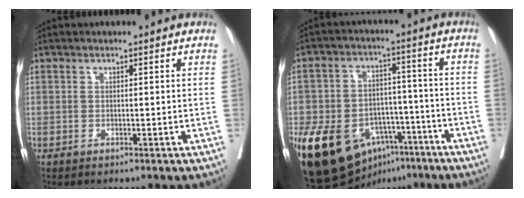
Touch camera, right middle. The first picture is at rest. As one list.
[{"total": 19.5, "force": [-10.3, 12.5, 10.9], "torque": [-0.205, 0.022, -0.154]}]